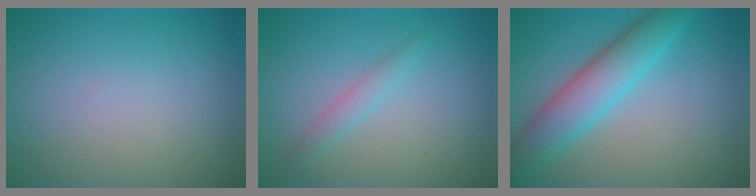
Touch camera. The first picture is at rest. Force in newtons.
{"total": 1.3, "press": 1.3, "slide": 0.1}
{"total": 4.6, "press": 4.6, "slide": 0.2}